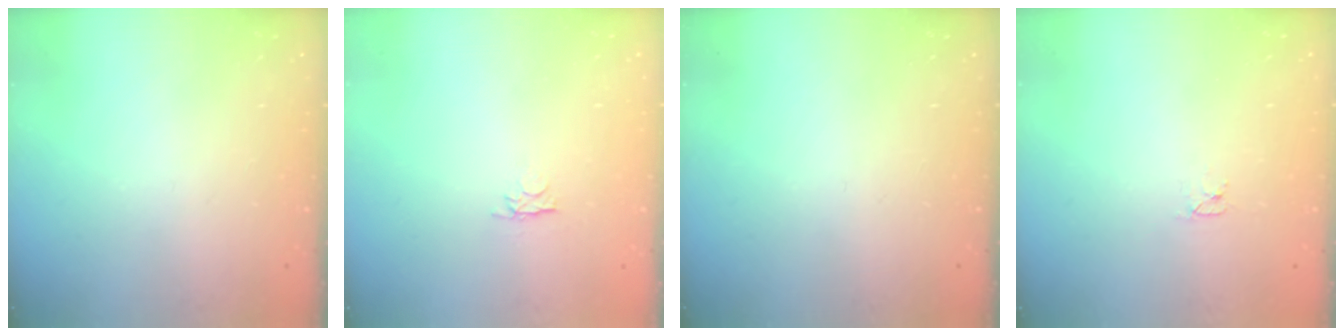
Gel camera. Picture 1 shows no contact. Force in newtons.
{"total": 2.8, "press": 2.7, "slide": 0.4}
{"total": 0.0}
{"total": 2.6, "press": 2.6, "slide": 0.3}